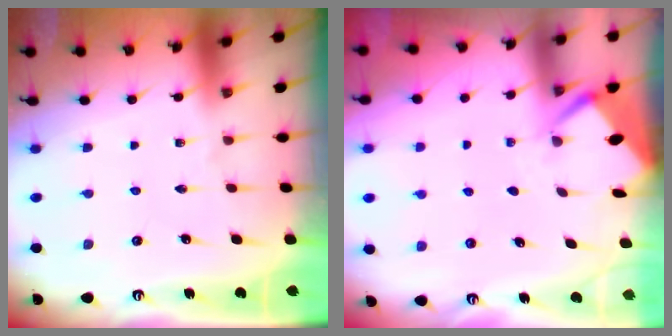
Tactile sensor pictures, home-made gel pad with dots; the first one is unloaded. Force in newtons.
{"total": 2.7, "press": 2.7, "slide": 0.4}